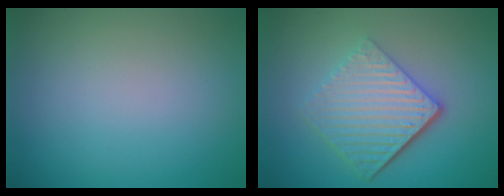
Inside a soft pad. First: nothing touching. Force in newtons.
{"total": 6.2, "press": 4.1, "slide": 4.6}